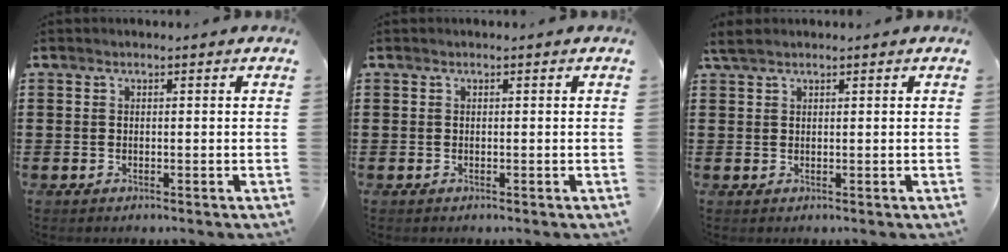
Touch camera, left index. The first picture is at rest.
{"total": 0.0}
{"total": 1.8, "force": [1.3, 0.6, 1.0], "torque": [-0.024, 0.004, 0.025]}